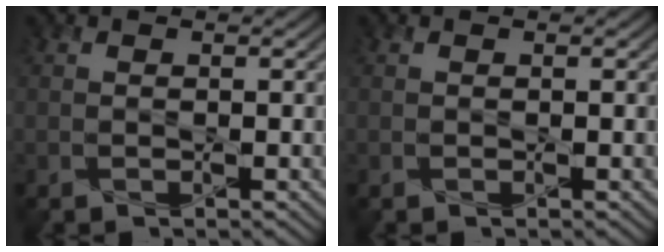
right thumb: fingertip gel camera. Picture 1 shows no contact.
{"total": 0.0}